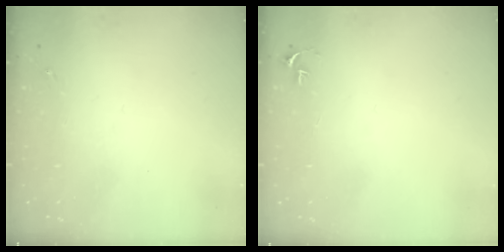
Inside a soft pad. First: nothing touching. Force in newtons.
{"total": 2.7, "press": 2.7, "slide": 0.3}